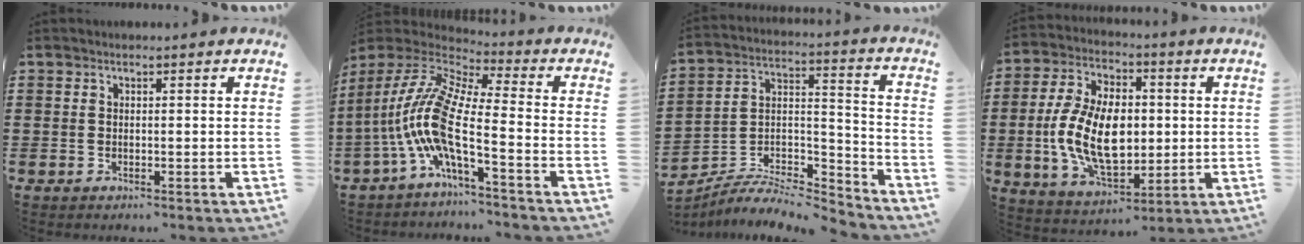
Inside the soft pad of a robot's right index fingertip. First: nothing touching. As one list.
[{"total": 11.4, "force": [-4.2, 2.4, 10.3], "torque": [-0.244, -0.028, -0.096]}, {"total": 7.1, "force": [-6.3, 2.4, 2.2], "torque": [-0.041, 0.007, -0.124]}, {"total": 13.8, "force": [-0.8, 8.1, 11.1], "torque": [-0.240, -0.001, -0.016]}]